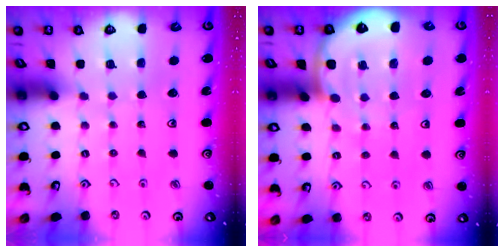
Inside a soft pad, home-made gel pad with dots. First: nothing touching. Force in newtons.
{"total": 7.3, "press": 7.2, "slide": 1.1}